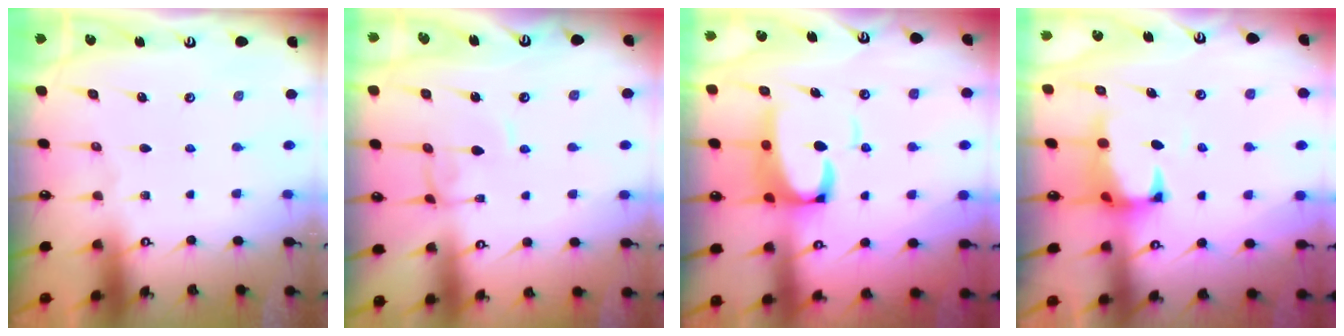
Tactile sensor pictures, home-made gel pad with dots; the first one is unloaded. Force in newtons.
{"total": 2.0, "press": 2.0, "slide": 0.1}
{"total": 7.5, "press": 7.5, "slide": 1.1}
{"total": 1.5, "press": 1.1, "slide": 1.1}